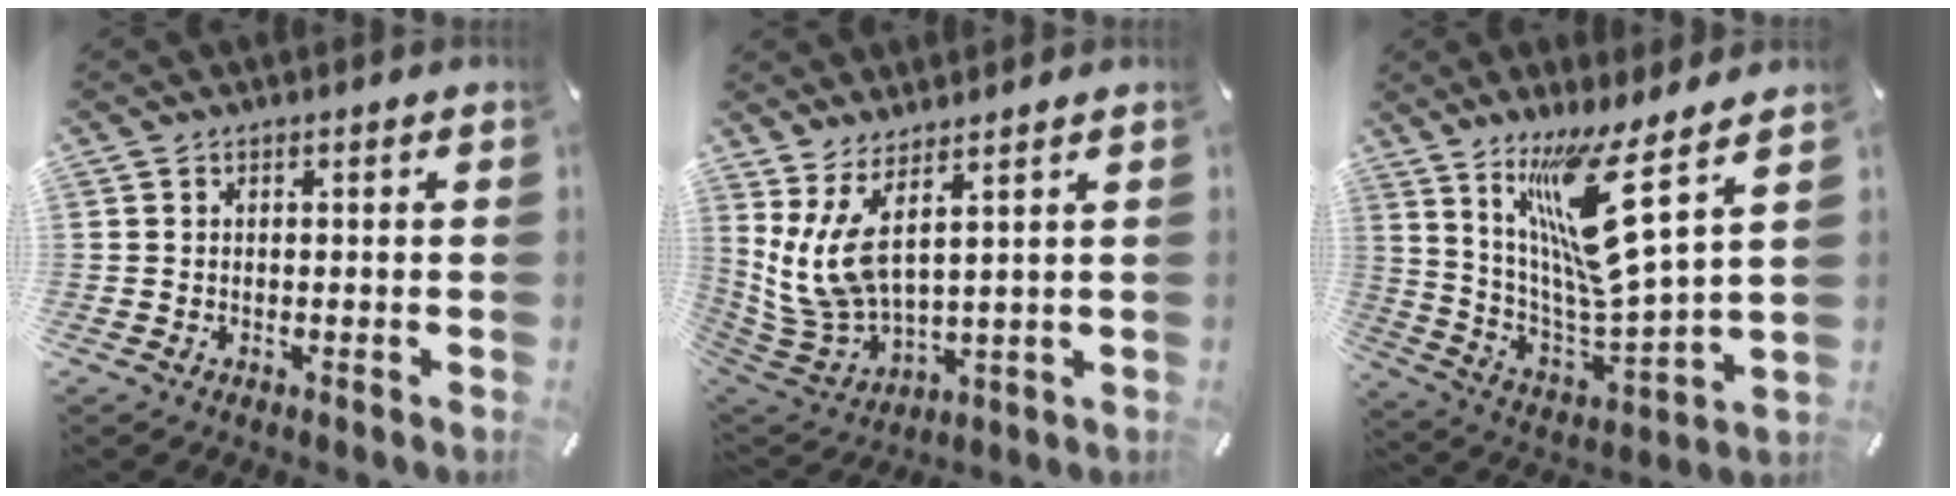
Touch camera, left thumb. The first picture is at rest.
{"total": 10.9, "force": [5.0, 4.6, 8.5], "torque": [-0.208, -0.042, 0.096]}
{"total": 16.3, "force": [9.5, 2.0, 13.2], "torque": [-0.256, -0.072, 0.143]}